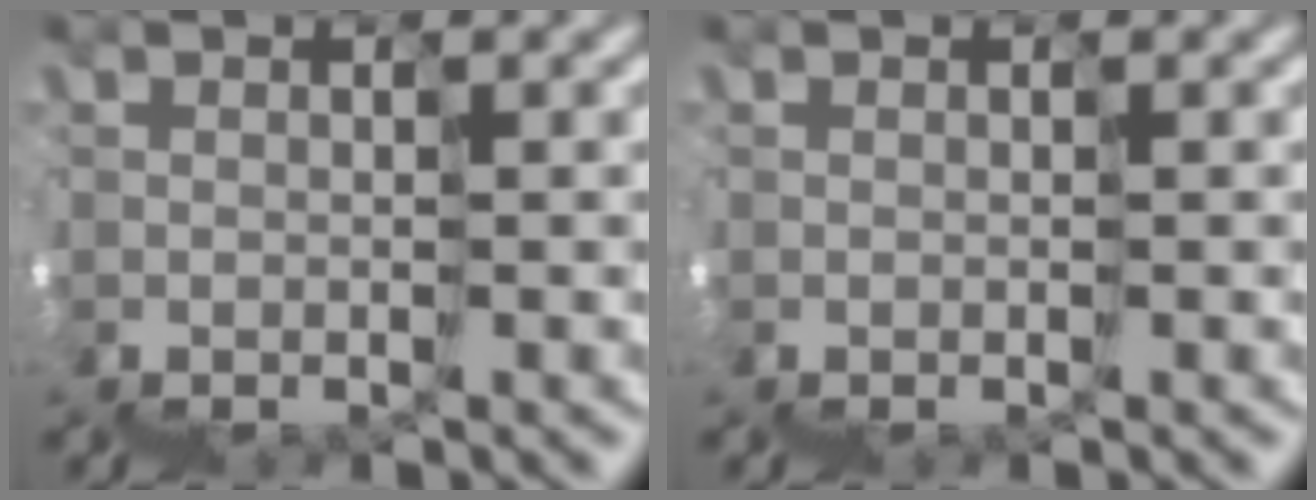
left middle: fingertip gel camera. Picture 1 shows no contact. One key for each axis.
{"total": 0.0}